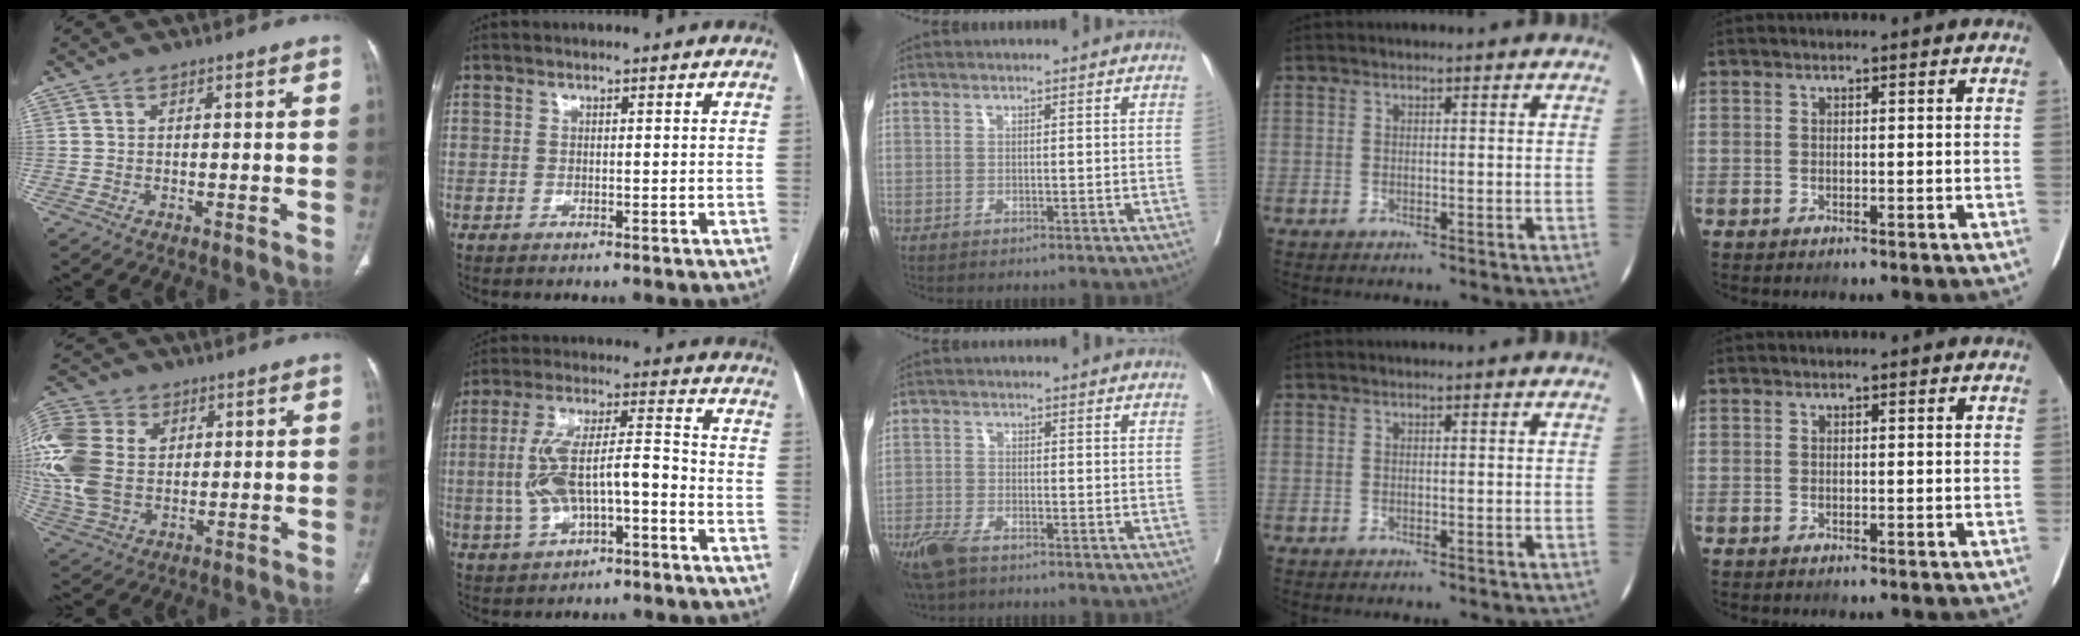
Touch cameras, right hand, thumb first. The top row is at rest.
{"thumb": {"total": 17.3, "force": [2.9, 12.5, 11.6], "torque": [-0.270, 0.004, 0.057]}, "index": {"total": 11.1, "force": [-2.6, 3.7, 10.2], "torque": [-0.196, 0.030, -0.039]}, "middle": {"total": 7.2, "force": [-5.3, 2.4, 4.2], "torque": [-0.086, -0.015, -0.098]}}